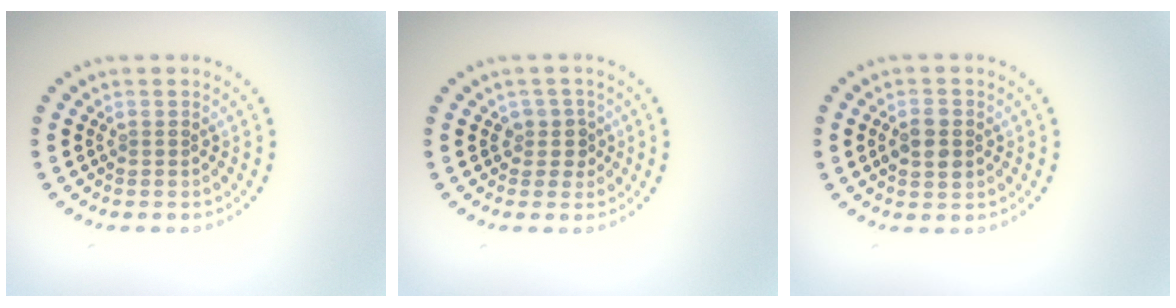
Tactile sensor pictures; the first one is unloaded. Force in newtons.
{"total": 1.7, "press": 1.5, "slide": 1.0}
{"total": 2.7, "press": 2.7, "slide": 0.0}